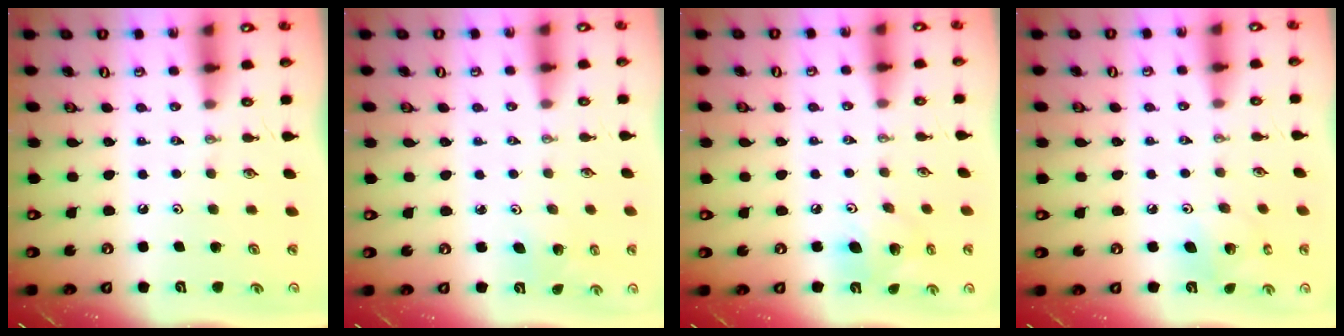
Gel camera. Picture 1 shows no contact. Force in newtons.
{"total": 2.6, "press": 2.6, "slide": 0.2}
{"total": 9.8, "press": 9.6, "slide": 1.8}
{"total": 6.2, "press": 6.2, "slide": 0.4}